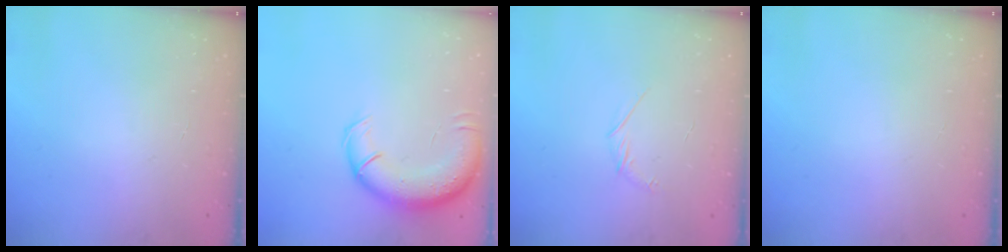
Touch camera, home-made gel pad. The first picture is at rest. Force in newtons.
{"total": 13.8, "press": 13.3, "slide": 3.7}
{"total": 4.3, "press": 4.1, "slide": 1.1}
{"total": 0.0}